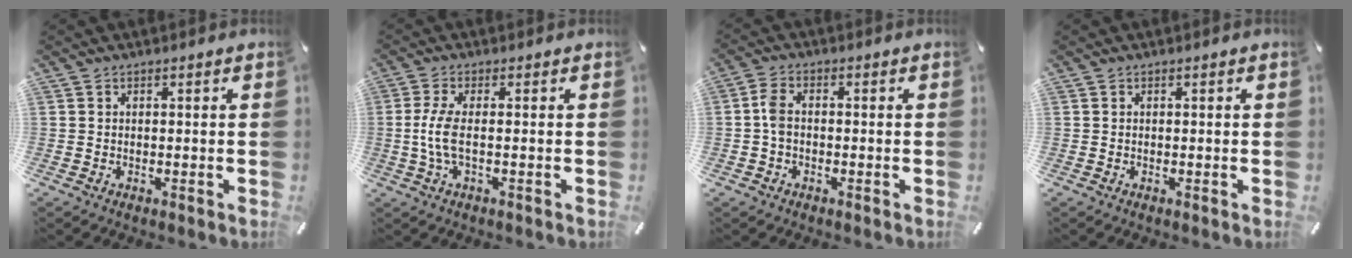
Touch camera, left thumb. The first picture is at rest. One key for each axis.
{"total": 5.9, "fx": -0.5, "fy": 1.3, "fz": 5.7, "tx": -0.130, "ty": -0.015, "tz": -0.016}
{"total": 3.9, "fx": -0.4, "fy": 2.4, "fz": 3.0, "tx": -0.063, "ty": 0.005, "tz": -0.008}
{"total": 0.0}